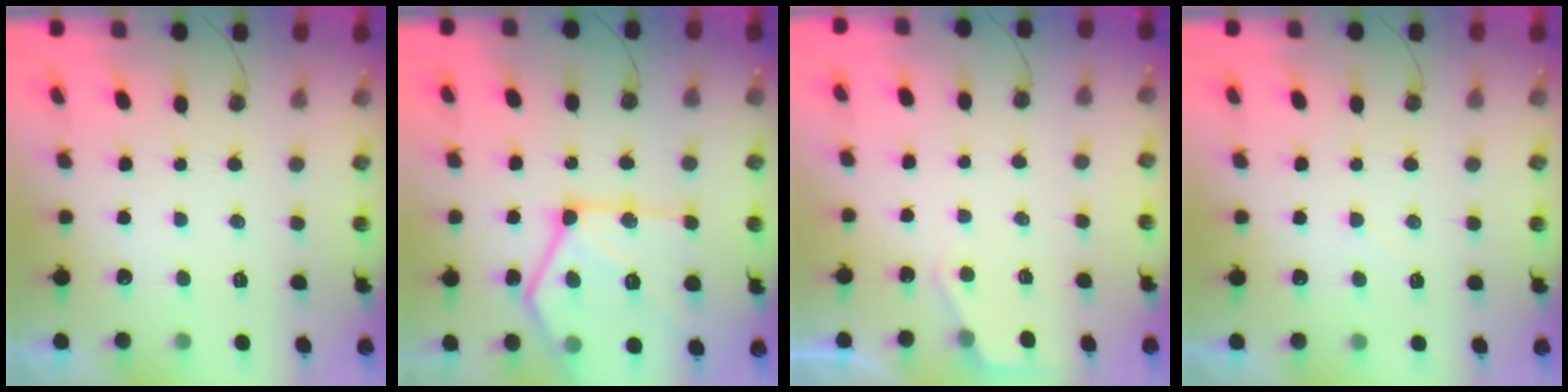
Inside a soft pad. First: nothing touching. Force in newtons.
{"total": 23.4, "press": 23.2, "slide": 2.5}
{"total": 2.7, "press": 2.7, "slide": 0.4}
{"total": 3.8, "press": 3.8, "slide": 0.4}